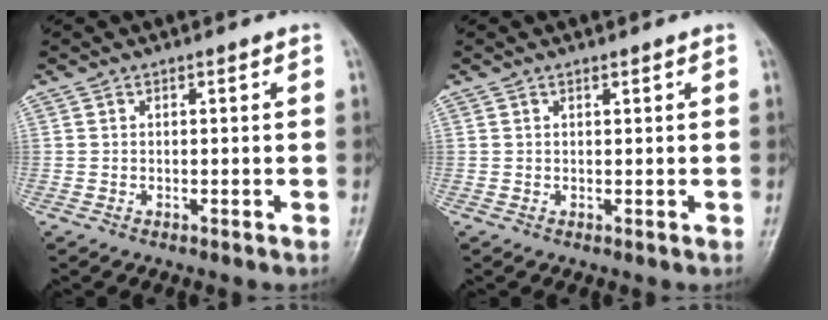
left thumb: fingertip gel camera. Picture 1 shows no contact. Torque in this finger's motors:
{"motor_torque": [0.04, -0.08, -0.25, -0.08, -0.03]}